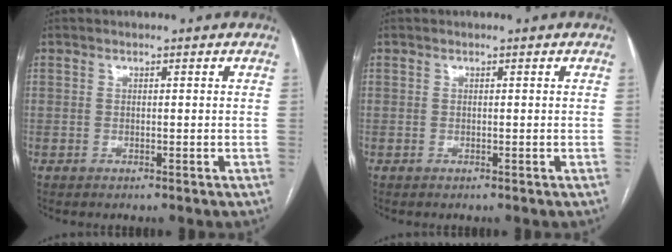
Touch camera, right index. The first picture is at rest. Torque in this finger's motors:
{"motor_torque": [0.00, 0.00, 0.00, 0.00]}